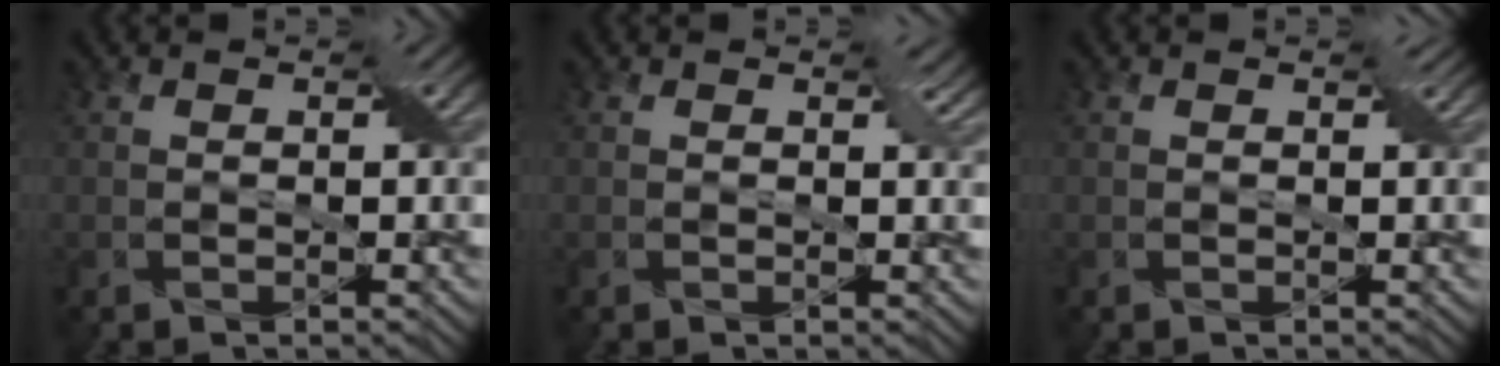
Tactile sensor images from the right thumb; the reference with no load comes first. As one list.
[{"total": 0.9, "force": [0.6, 0.3, 0.6], "torque": [-0.010, -0.004, 0.011]}, {"total": 0.0}]